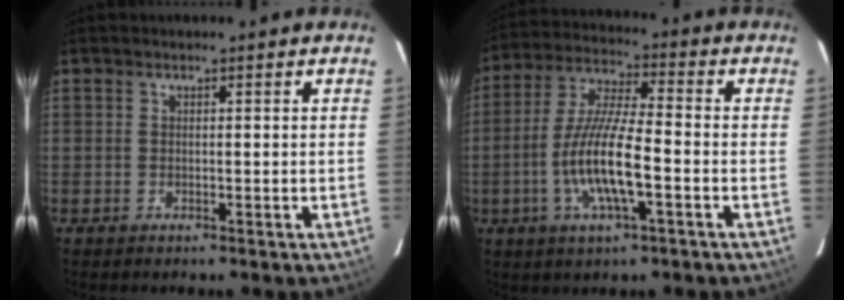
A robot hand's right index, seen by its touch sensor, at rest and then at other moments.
{"total": 13.0, "force": [-3.8, 2.4, 12.1], "torque": [-0.250, -0.005, -0.074]}